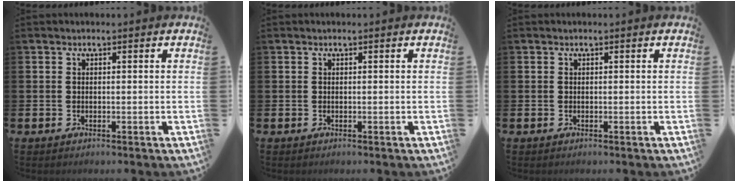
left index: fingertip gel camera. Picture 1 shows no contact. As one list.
[{"total": 0.0}, {"total": 0.0}]